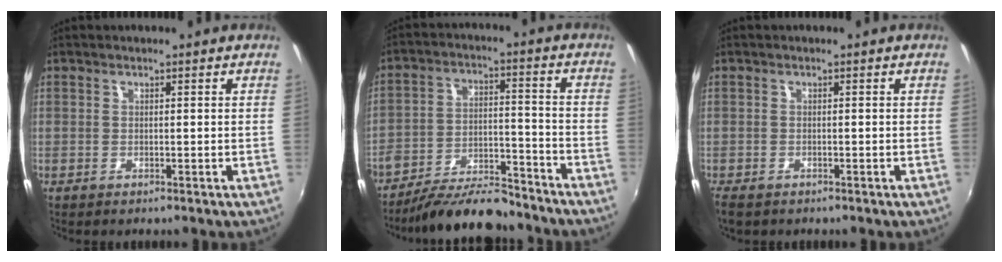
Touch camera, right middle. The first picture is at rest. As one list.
[{"total": 14.7, "force": [-12.7, 3.8, 6.3], "torque": [-0.126, -0.006, -0.201]}, {"total": 3.0, "force": [-2.2, 1.5, 1.4], "torque": [-0.034, -0.012, -0.039]}]